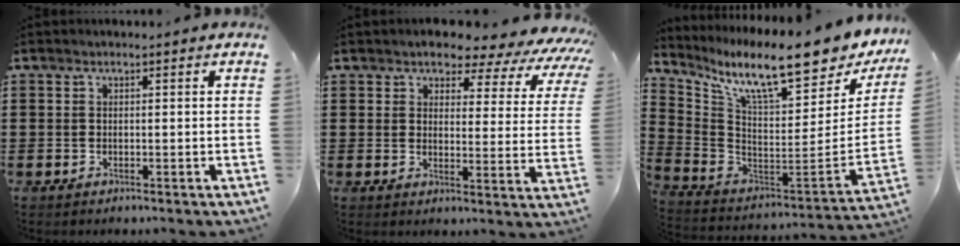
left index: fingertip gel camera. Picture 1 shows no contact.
{"total": 4.7, "force": [4.1, 1.5, 1.7], "torque": [-0.042, -0.029, 0.062]}
{"total": 12.7, "force": [9.1, 1.3, 8.7], "torque": [-0.173, -0.074, 0.147]}